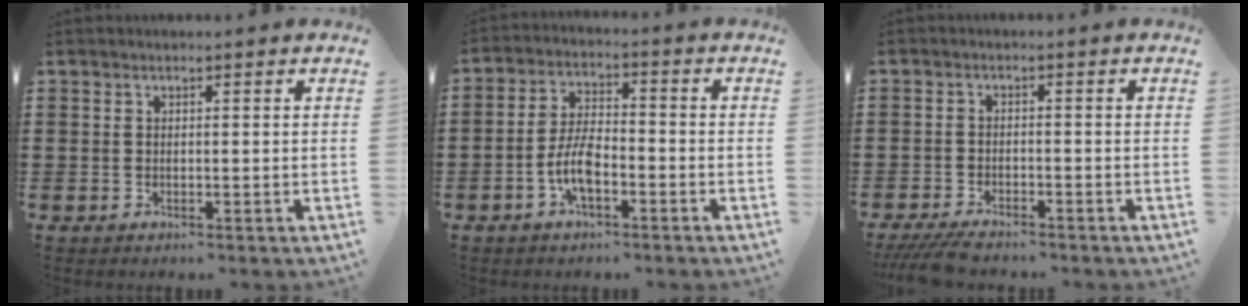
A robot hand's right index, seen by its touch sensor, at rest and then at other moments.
{"total": 6.5, "force": [-2.7, 2.5, 5.3], "torque": [-0.131, -0.001, -0.061]}
{"total": 3.4, "force": [-3.2, 0.4, 1.1], "torque": [-0.032, -0.006, -0.066]}